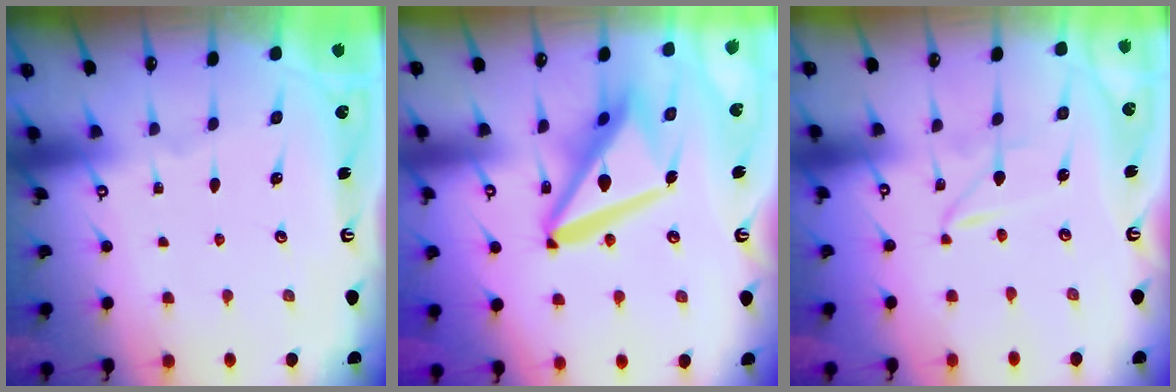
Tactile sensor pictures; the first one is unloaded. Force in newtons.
{"total": 16.4, "press": 16.3, "slide": 2.0}
{"total": 1.3, "press": 1.3, "slide": 0.1}